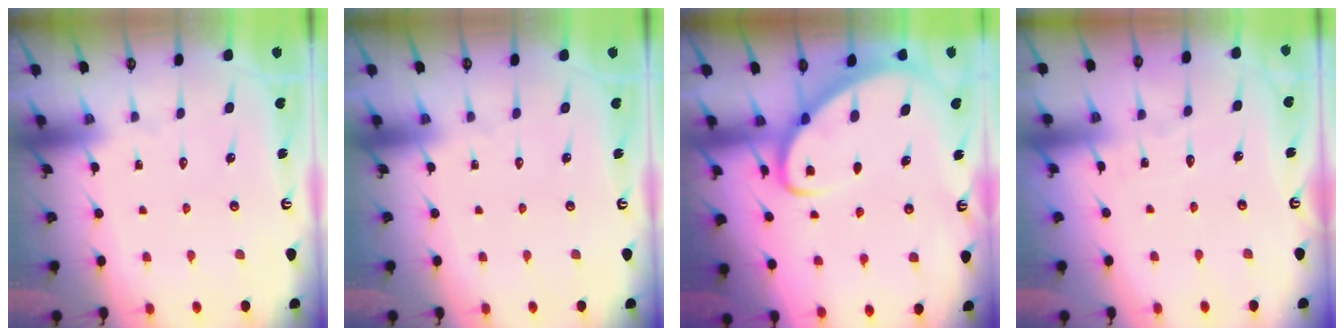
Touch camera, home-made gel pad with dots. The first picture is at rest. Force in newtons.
{"total": 0.0}
{"total": 4.3, "press": 4.2, "slide": 0.3}
{"total": 2.9, "press": 2.9, "slide": 0.2}